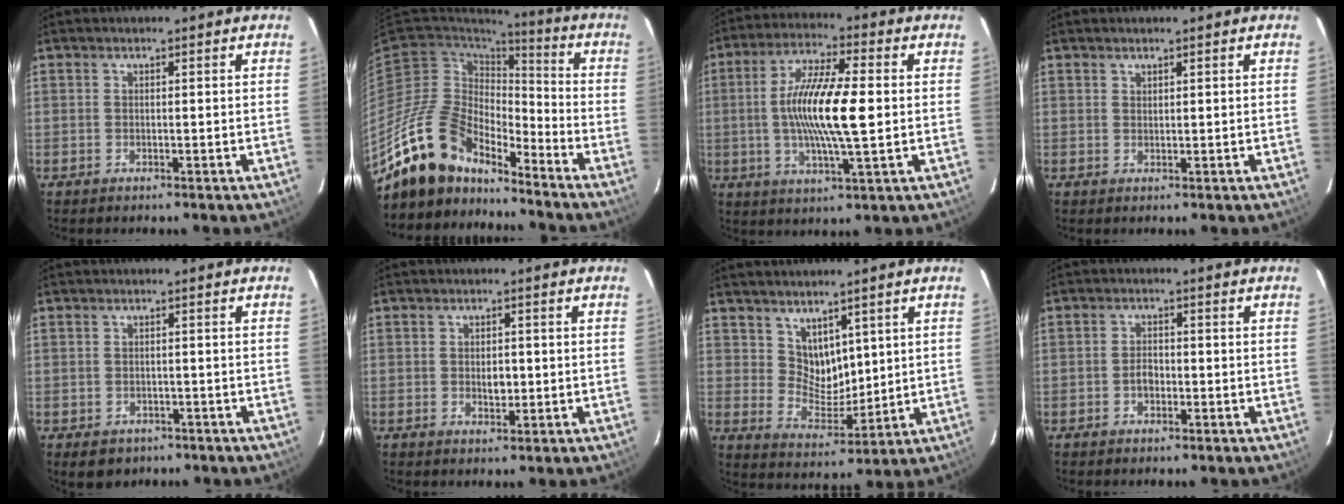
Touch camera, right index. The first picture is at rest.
{"total": 15.5, "force": [-13.1, 6.9, 4.4], "torque": [-0.103, 0.008, -0.234]}
{"total": 13.7, "force": [0.0, 2.5, 13.4], "torque": [-0.254, 0.003, -0.004]}
{"total": 0.7, "force": [0.7, 0.1, 0.0], "torque": [-0.001, 0.000, 0.014]}
{"total": 3.7, "force": [-2.1, 2.9, 1.1], "torque": [-0.024, -0.002, -0.021]}
{"total": 2.8, "force": [-0.3, 1.8, 2.2], "torque": [-0.036, 0.001, -0.003]}
{"total": 6.7, "force": [4.3, 4.5, 2.3], "torque": [-0.033, -0.003, 0.092]}
{"total": 2.3, "force": [-0.9, 1.6, 1.4], "torque": [-0.026, 0.006, -0.016]}